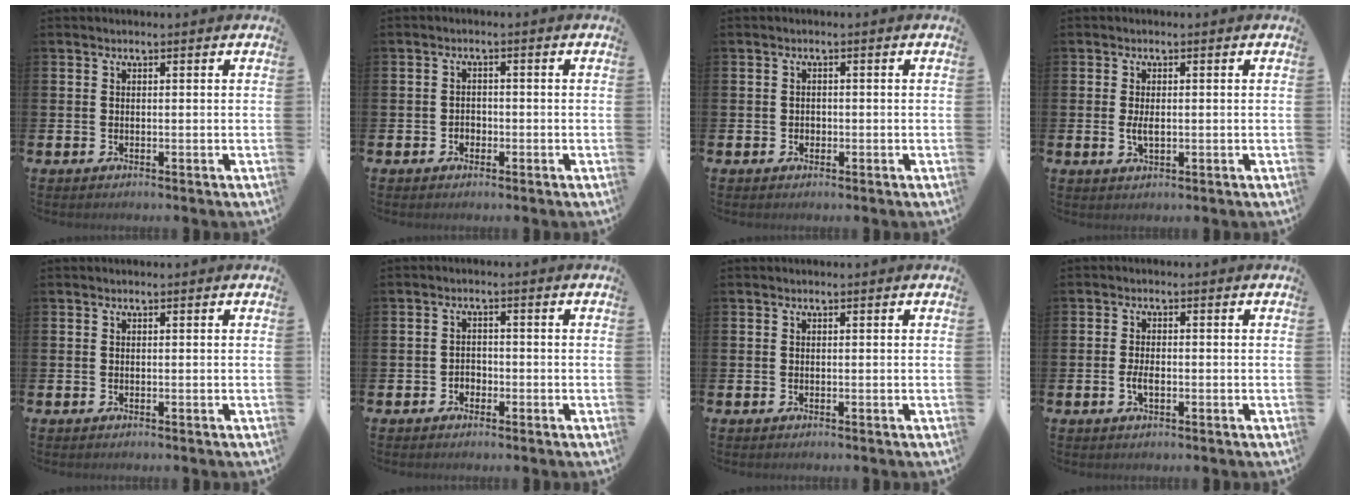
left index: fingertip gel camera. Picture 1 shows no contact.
{"total": 1.5, "force": [-0.7, 1.3, 0.4], "torque": [-0.004, 0.001, -0.018]}
{"total": 0.9, "force": [-0.1, 0.9, 0.2], "torque": [0.000, 0.006, -0.006]}
{"total": 2.2, "force": [0.0, 1.0, 1.9], "torque": [-0.032, 0.002, -0.002]}
{"total": 0.0}
{"total": 1.8, "force": [-0.9, 1.5, 0.3], "torque": [-0.005, 0.002, -0.023]}
{"total": 0.0}
{"total": 2.3, "force": [-0.6, 1.1, 1.9], "torque": [-0.030, -0.001, -0.012]}